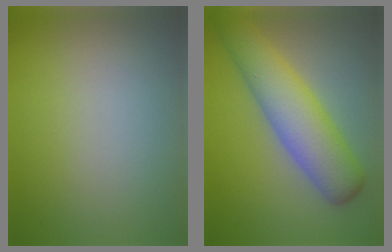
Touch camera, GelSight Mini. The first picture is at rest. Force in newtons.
{"total": 7.2, "press": 7.2, "slide": 0.2}